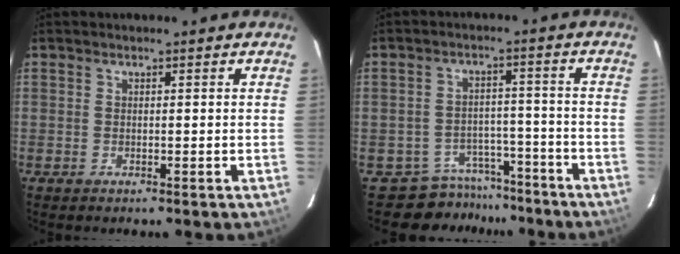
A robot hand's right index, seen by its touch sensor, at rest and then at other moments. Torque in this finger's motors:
{"motor_torque": [-1.09, -0.59, -0.85, -0.21]}